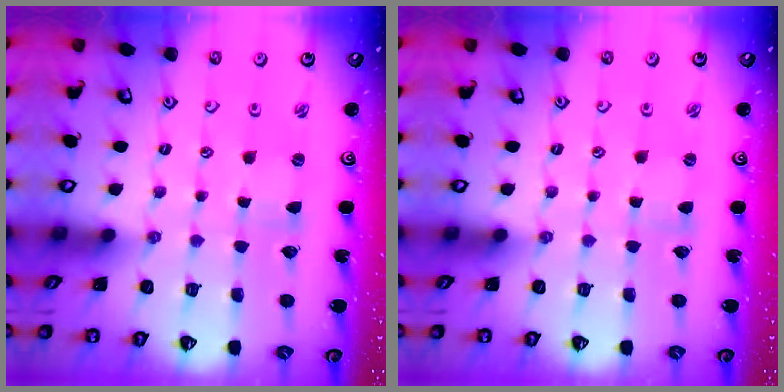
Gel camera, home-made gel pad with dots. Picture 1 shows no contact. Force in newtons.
{"total": 0.9, "press": 0.9, "slide": 0.0}